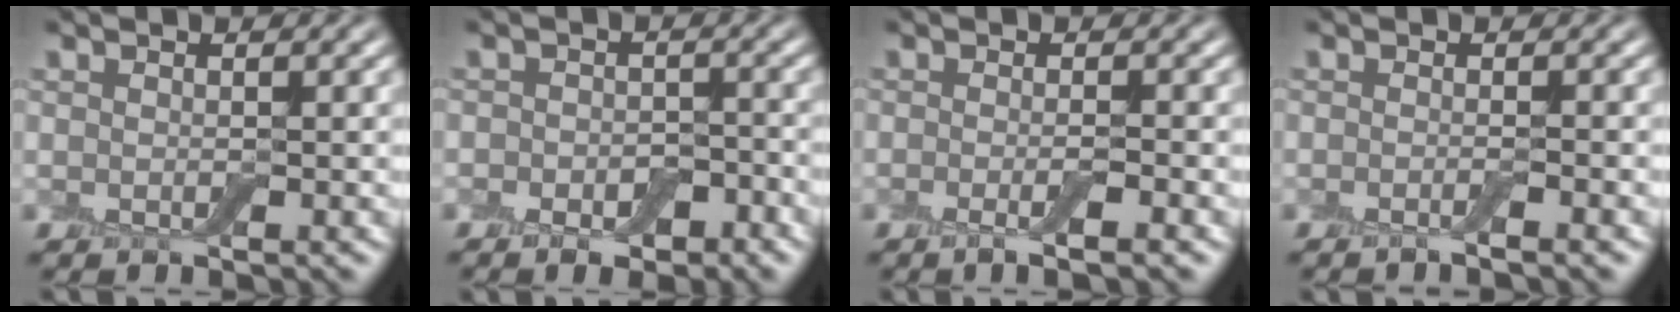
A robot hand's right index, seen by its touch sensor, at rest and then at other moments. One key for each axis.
{"total": 3.7, "fx": -1.9, "fy": 2.3, "fz": 2.2, "tx": -0.007, "ty": 0.005, "tz": -0.033}
{"total": 2.3, "fx": -0.9, "fy": 0.4, "fz": 2.1, "tx": -0.029, "ty": -0.005, "tz": -0.018}
{"total": 1.2, "fx": -0.7, "fy": 0.1, "fz": 1.0, "tx": -0.010, "ty": -0.003, "tz": -0.018}